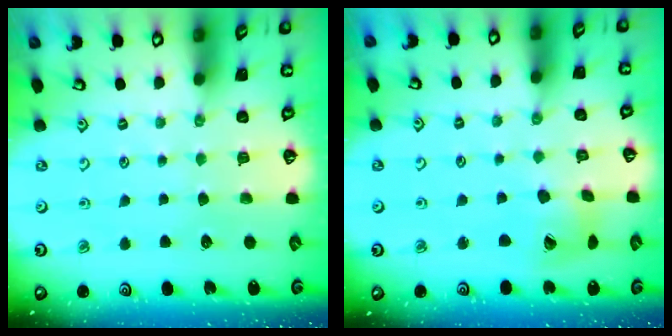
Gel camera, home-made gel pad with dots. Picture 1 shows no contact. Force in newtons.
{"total": 11.2, "press": 11.1, "slide": 1.5}